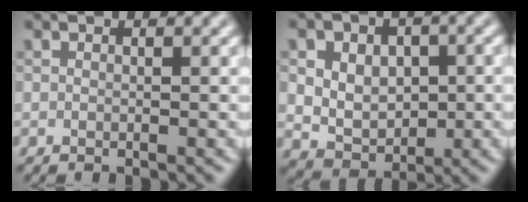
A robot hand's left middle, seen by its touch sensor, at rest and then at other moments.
{"total": 8.1, "force": [1.9, 6.1, 5.0], "torque": [-0.079, 0.033, 0.023]}